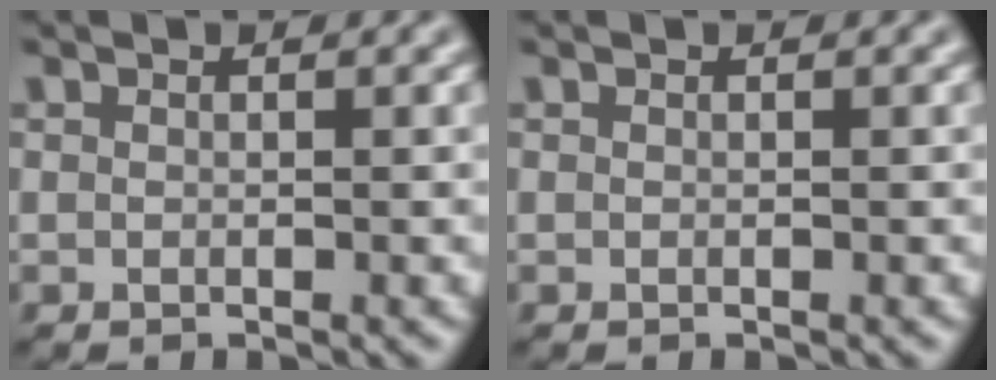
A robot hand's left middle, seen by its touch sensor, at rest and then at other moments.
{"total": 0.0}